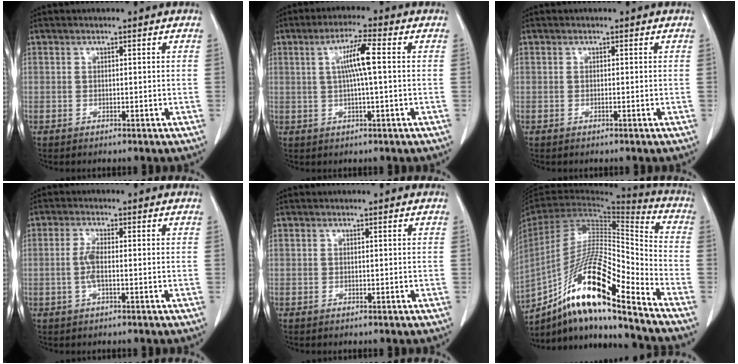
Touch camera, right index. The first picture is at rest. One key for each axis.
{"total": 5.9, "fx": 0.9, "fy": -0.1, "fz": 5.9, "tx": -0.109, "ty": 0.007, "tz": 0.016}
{"total": 0.0}
{"total": 2.9, "fx": -0.4, "fy": 0.6, "fz": 2.8, "tx": -0.061, "ty": 0.000, "tz": -0.008}
{"total": 0.0}
{"total": 20.4, "fx": -13.6, "fy": 1.8, "fz": 15.1, "tx": -0.292, "ty": -0.012, "tz": -0.246}